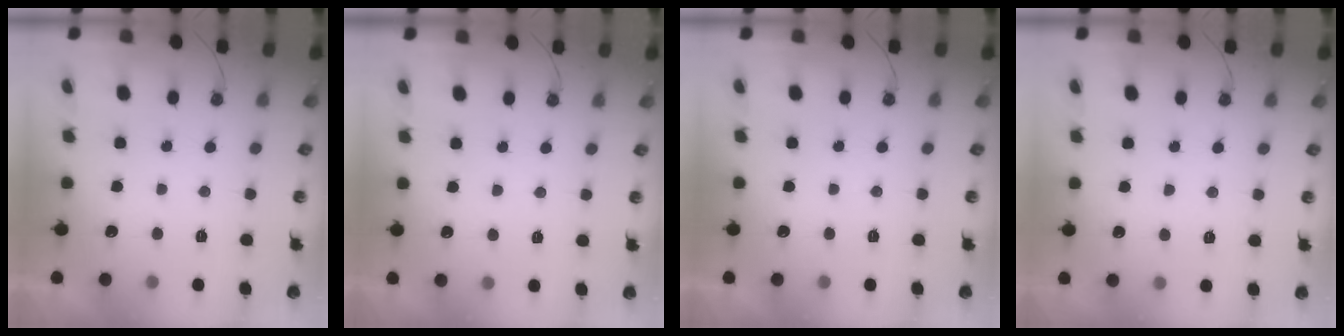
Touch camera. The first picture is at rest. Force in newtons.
{"total": 2.7, "press": 2.7, "slide": 0.5}
{"total": 0.0}
{"total": 6.7, "press": 6.6, "slide": 0.9}